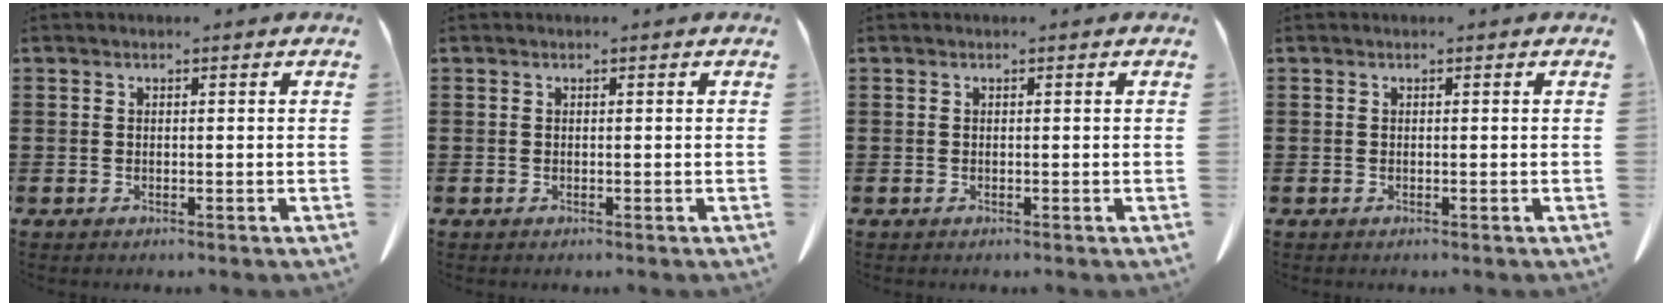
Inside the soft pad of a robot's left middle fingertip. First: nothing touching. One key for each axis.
{"total": 0.0}
{"total": 0.0}
{"total": 0.0}